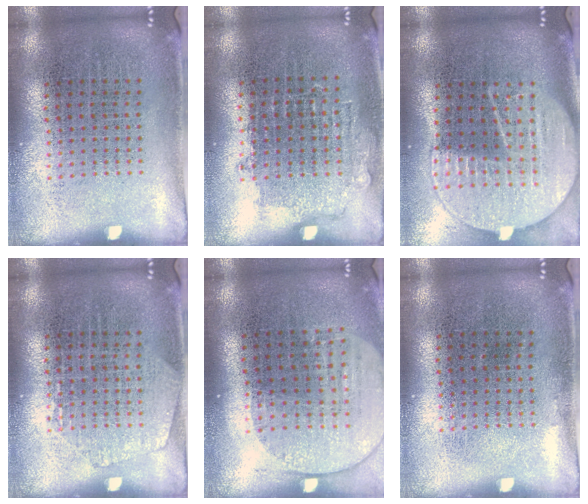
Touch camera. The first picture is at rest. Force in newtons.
{"total": 0.8, "press": 0.8, "slide": 0.3}
{"total": 2.0, "press": 1.7, "slide": 1.0}
{"total": 1.0, "press": 1.0, "slide": 0.1}
{"total": 1.6, "press": 1.4, "slide": 0.7}
{"total": 0.0}